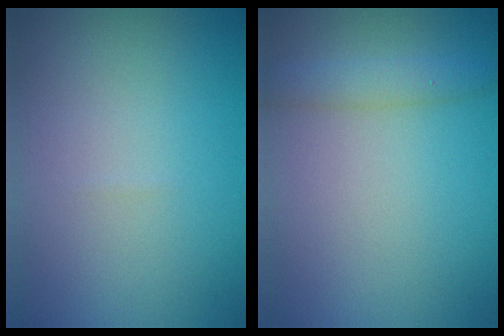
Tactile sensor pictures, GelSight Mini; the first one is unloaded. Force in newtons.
{"total": 2.0, "press": 2.0, "slide": 0.0}